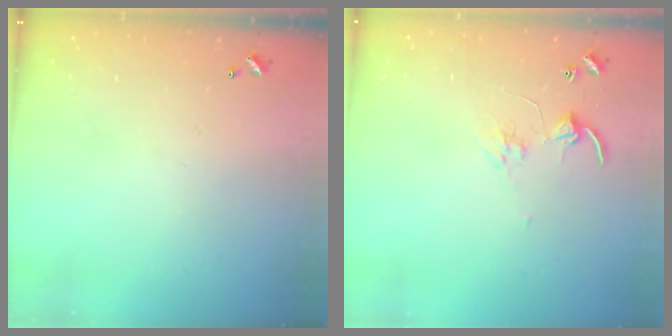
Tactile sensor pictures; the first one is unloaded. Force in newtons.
{"total": 3.2, "press": 3.2, "slide": 0.0}